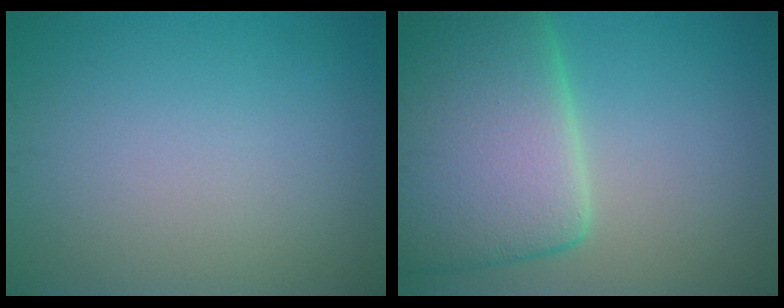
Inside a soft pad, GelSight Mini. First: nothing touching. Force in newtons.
{"total": 11.9, "press": 11.8, "slide": 1.3}